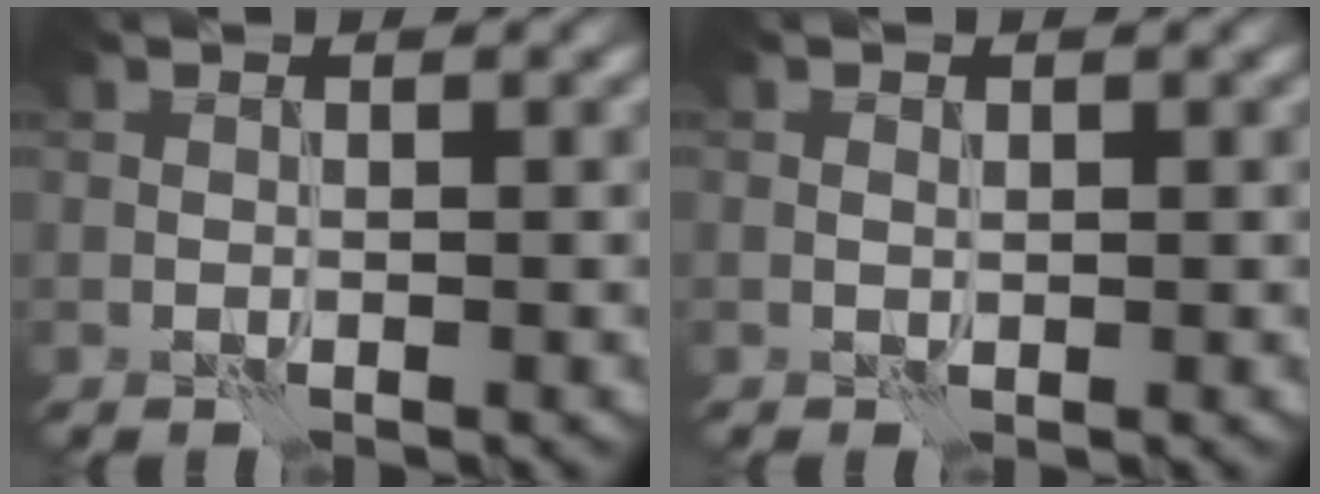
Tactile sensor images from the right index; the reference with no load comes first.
{"total": 0.5, "force": [0.1, 0.4, 0.3], "torque": [-0.005, 0.001, 0.001]}